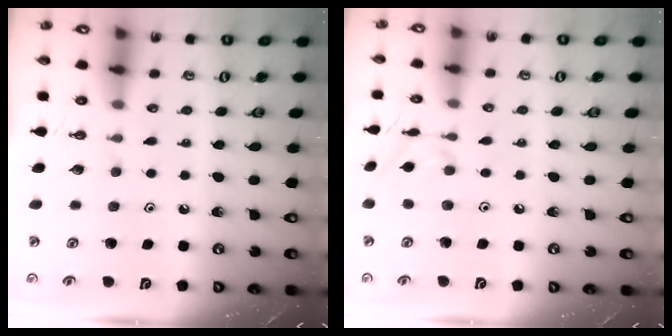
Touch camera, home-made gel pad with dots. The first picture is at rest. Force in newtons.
{"total": 2.6, "press": 2.6, "slide": 0.3}